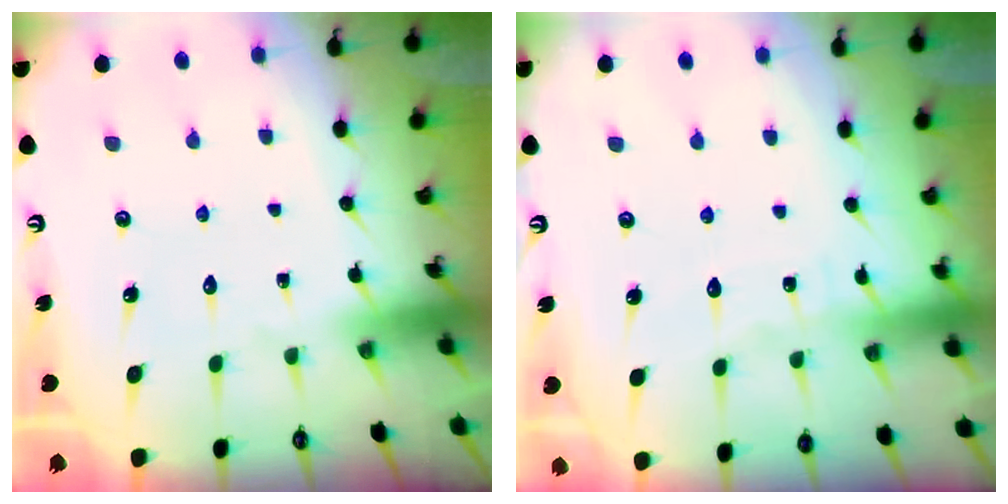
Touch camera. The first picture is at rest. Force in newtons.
{"total": 2.9, "press": 2.8, "slide": 0.4}